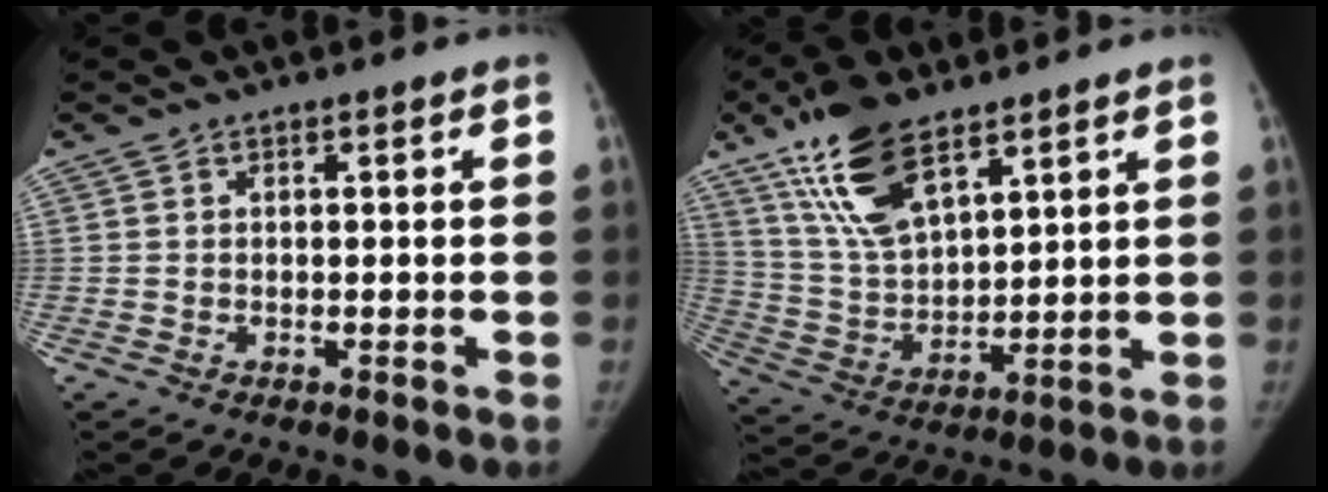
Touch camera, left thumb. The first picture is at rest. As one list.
[{"total": 15.1, "force": [9.5, 6.4, 9.8], "torque": [-0.164, -0.037, 0.189]}]